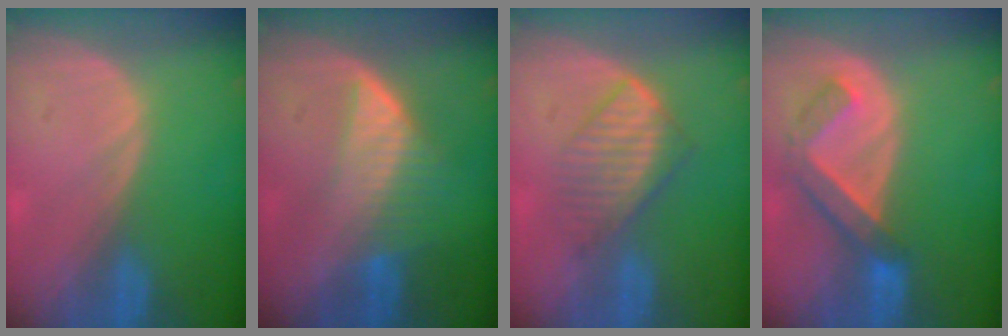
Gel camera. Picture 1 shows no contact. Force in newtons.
{"total": 6.9, "press": 6.0, "slide": 3.3}
{"total": 5.9, "press": 5.7, "slide": 1.4}
{"total": 5.6, "press": 5.6, "slide": 0.3}